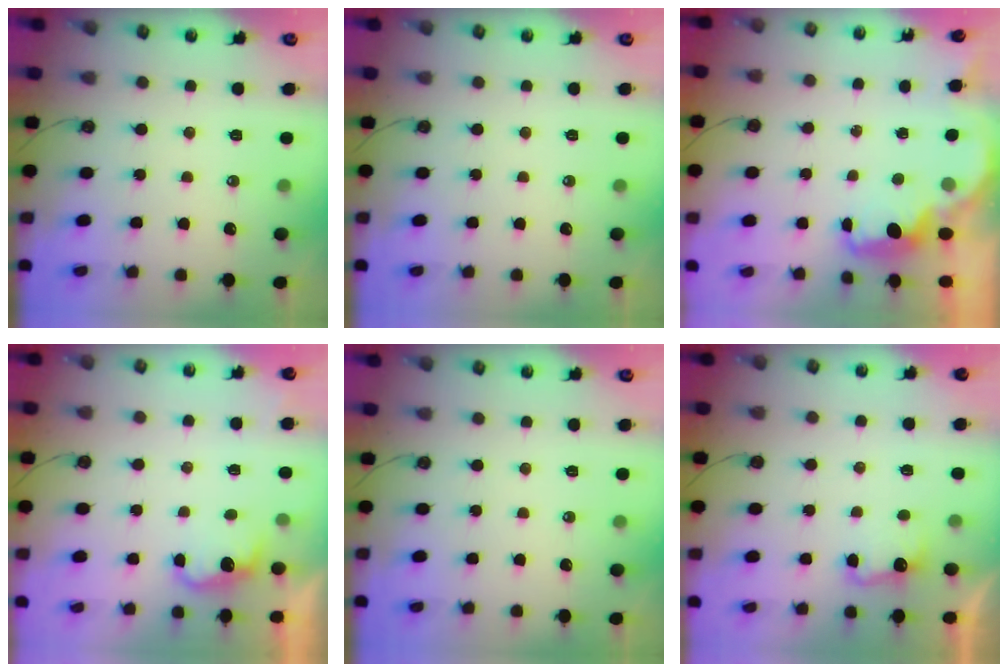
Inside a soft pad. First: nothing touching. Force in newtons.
{"total": 0.0}
{"total": 2.1, "press": 2.0, "slide": 0.7}
{"total": 4.2, "press": 4.1, "slide": 1.0}
{"total": 0.0}
{"total": 3.0, "press": 2.8, "slide": 1.0}